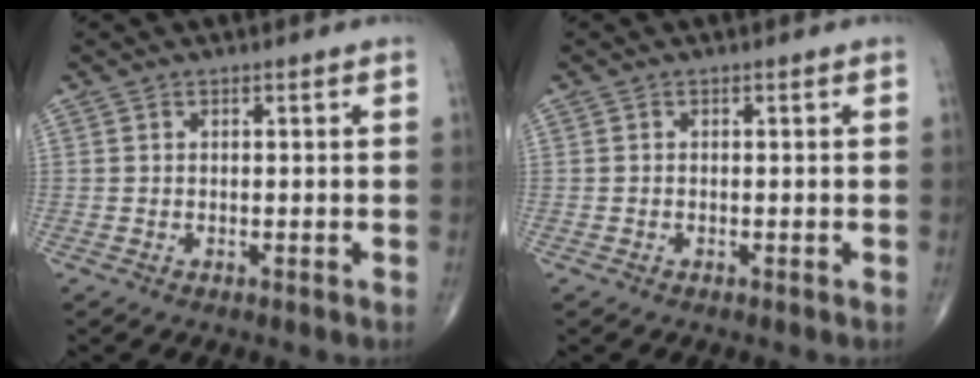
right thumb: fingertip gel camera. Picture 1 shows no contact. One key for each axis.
{"total": 0.0}